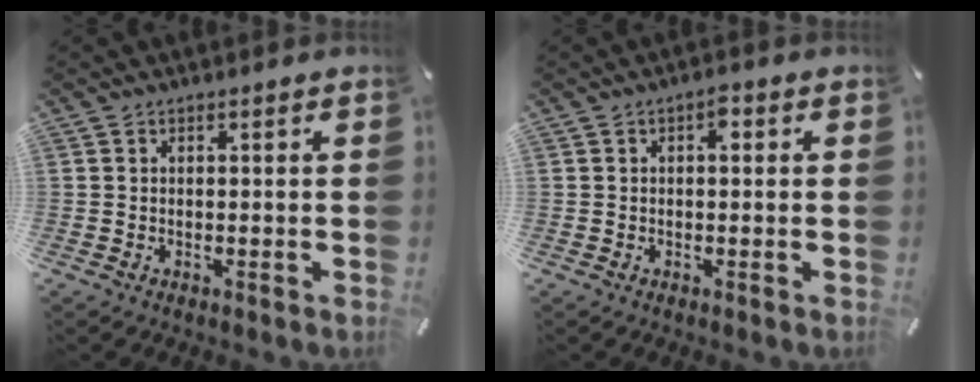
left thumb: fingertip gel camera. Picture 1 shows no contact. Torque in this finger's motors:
{"motor_torque": [0.51, 0.61, 0.35, -0.43, 0.09]}